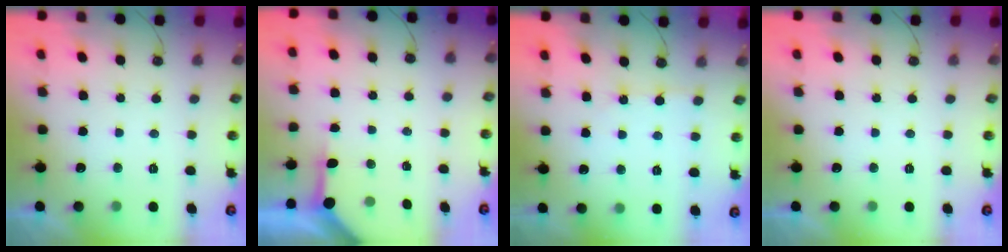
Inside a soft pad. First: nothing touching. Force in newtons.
{"total": 3.4, "press": 3.4, "slide": 0.4}
{"total": 2.9, "press": 2.9, "slide": 0.4}
{"total": 0.0}